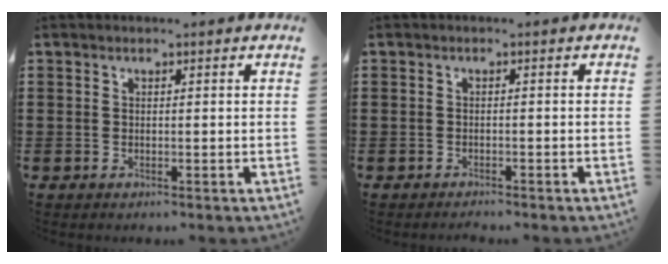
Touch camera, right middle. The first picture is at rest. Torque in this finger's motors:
{"motor_torque": [-0.24, 0.02, 0.03, -0.01]}